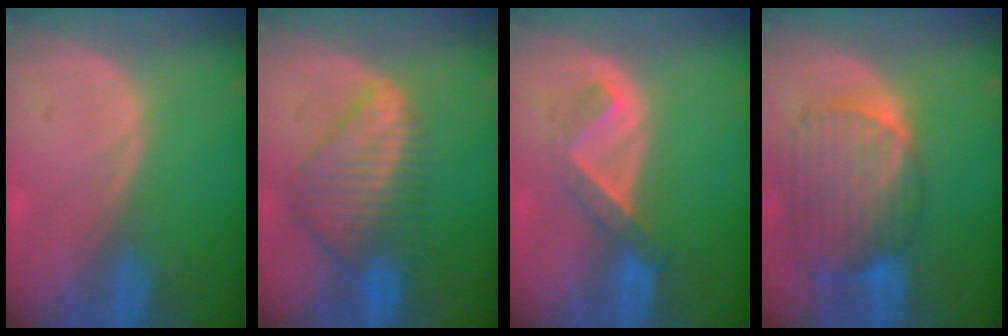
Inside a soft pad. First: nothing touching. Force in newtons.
{"total": 8.7, "press": 7.6, "slide": 4.3}
{"total": 5.1, "press": 4.4, "slide": 2.6}
{"total": 10.6, "press": 9.0, "slide": 5.6}